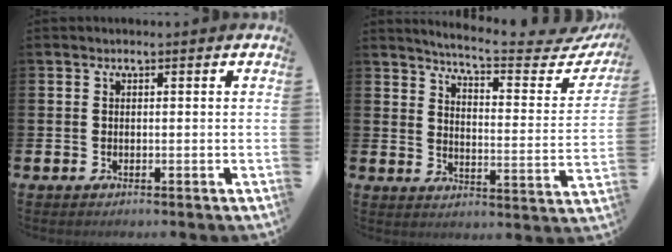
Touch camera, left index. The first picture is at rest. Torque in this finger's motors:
{"motor_torque": [0.86, -1.28, 0.13, 0.01]}